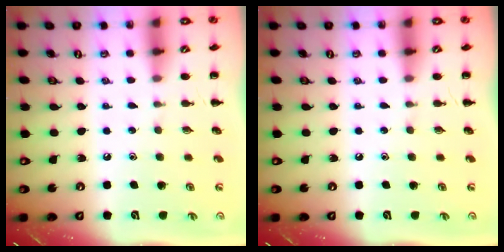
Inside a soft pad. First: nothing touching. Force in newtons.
{"total": 0.0}